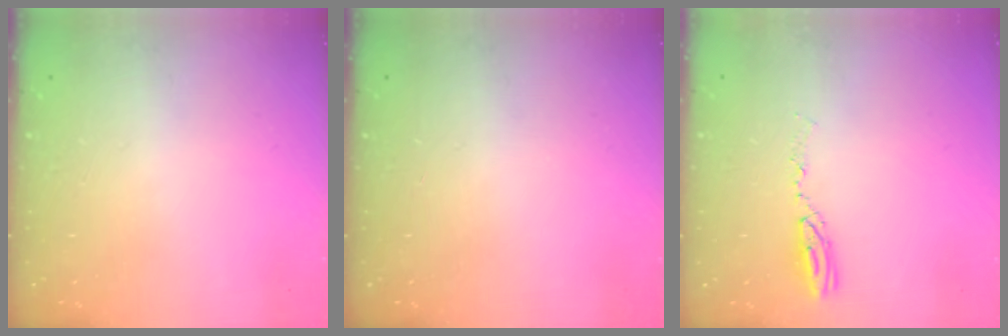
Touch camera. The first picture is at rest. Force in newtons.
{"total": 0.0}
{"total": 5.4, "press": 5.3, "slide": 0.6}